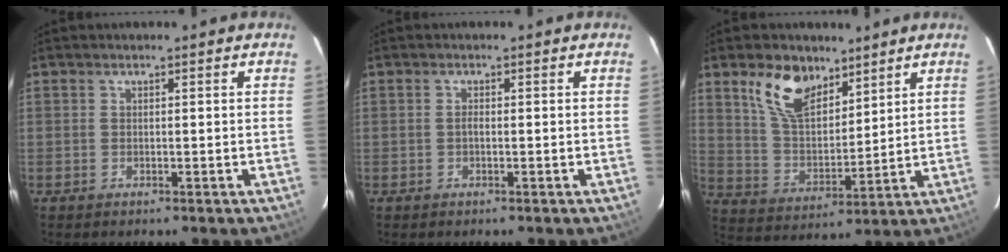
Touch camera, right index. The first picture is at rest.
{"total": 0.7, "force": [-0.1, 0.3, 0.6], "torque": [-0.012, 0.003, -0.004]}
{"total": 12.3, "force": [7.8, 6.3, 7.1], "torque": [-0.136, 0.011, 0.155]}